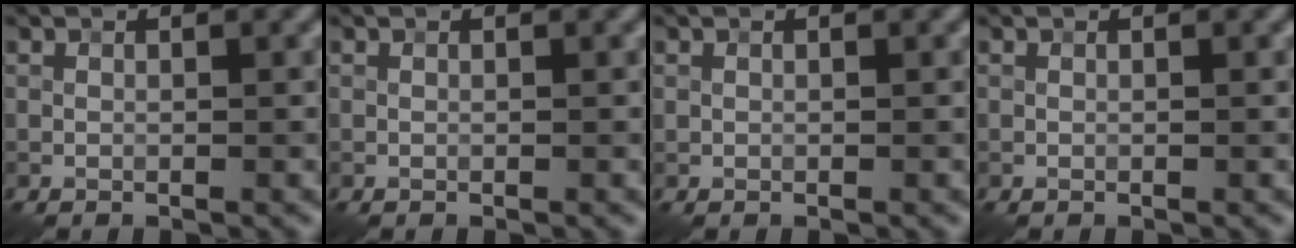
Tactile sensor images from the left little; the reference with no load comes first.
{"total": 0.0}
{"total": 0.0}
{"total": 0.0}